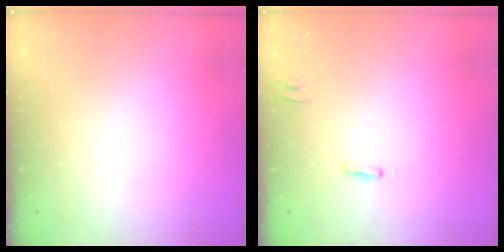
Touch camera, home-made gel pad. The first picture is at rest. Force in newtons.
{"total": 1.8, "press": 1.8, "slide": 0.2}